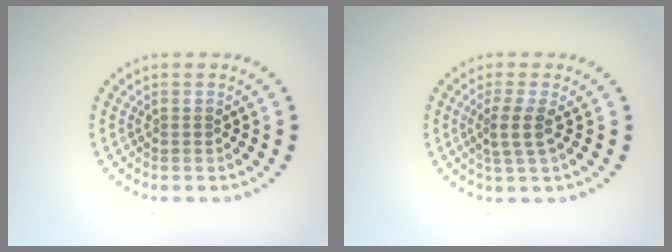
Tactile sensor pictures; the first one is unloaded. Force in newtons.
{"total": 2.3, "press": 1.8, "slide": 1.3}